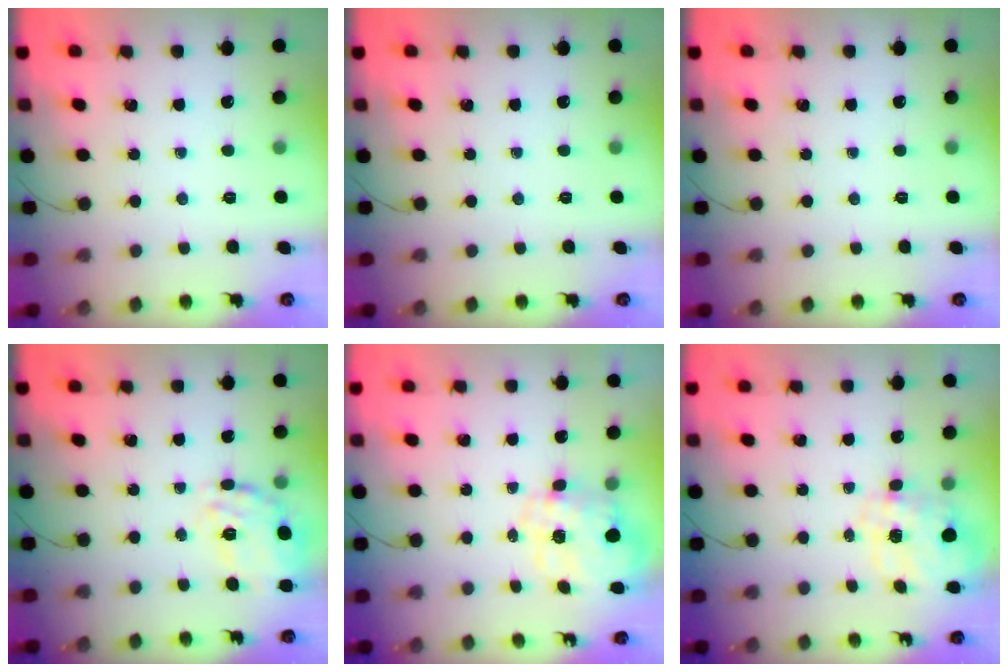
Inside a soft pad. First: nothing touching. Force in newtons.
{"total": 0.0}
{"total": 0.0}
{"total": 19.7, "press": 19.6, "slide": 2.1}
{"total": 10.7, "press": 10.5, "slide": 1.6}
{"total": 9.0, "press": 8.9, "slide": 1.2}